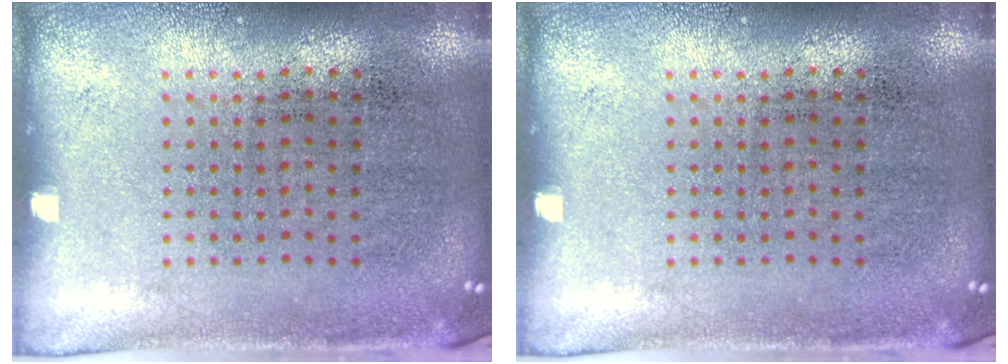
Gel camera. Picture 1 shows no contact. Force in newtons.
{"total": 0.0}